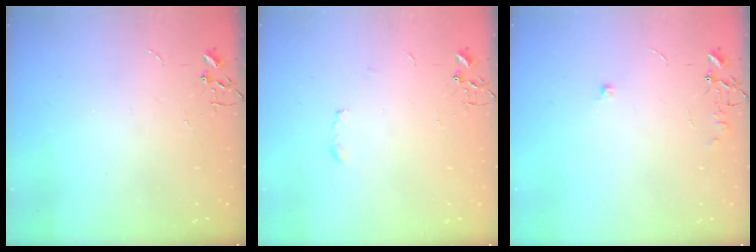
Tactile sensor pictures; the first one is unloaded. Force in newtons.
{"total": 3.1, "press": 3.0, "slide": 0.6}
{"total": 6.2, "press": 6.1, "slide": 0.7}